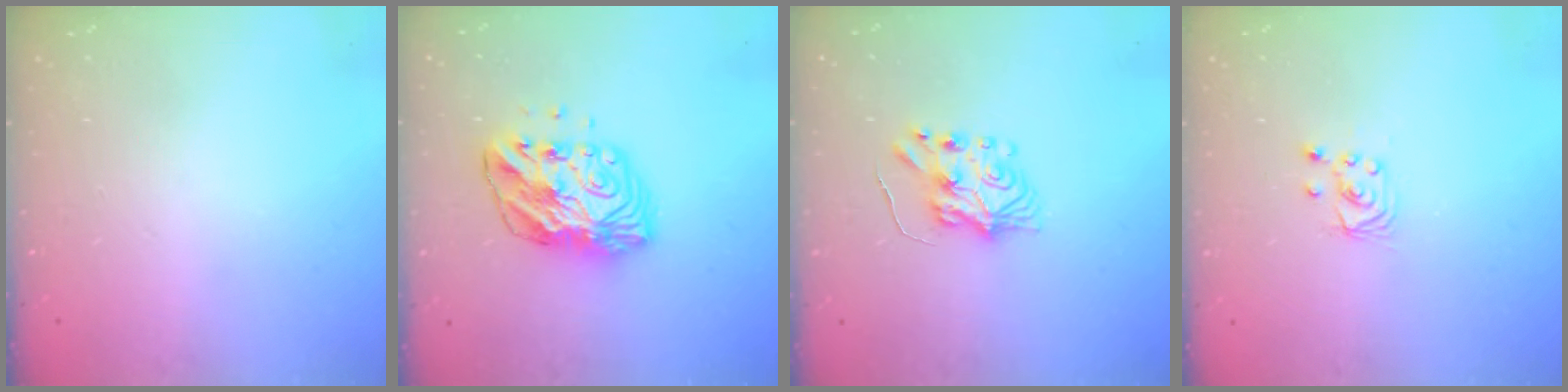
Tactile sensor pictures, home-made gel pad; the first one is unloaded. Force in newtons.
{"total": 10.7, "press": 10.7, "slide": 1.2}
{"total": 7.3, "press": 7.3, "slide": 0.7}
{"total": 2.4, "press": 2.4, "slide": 0.2}